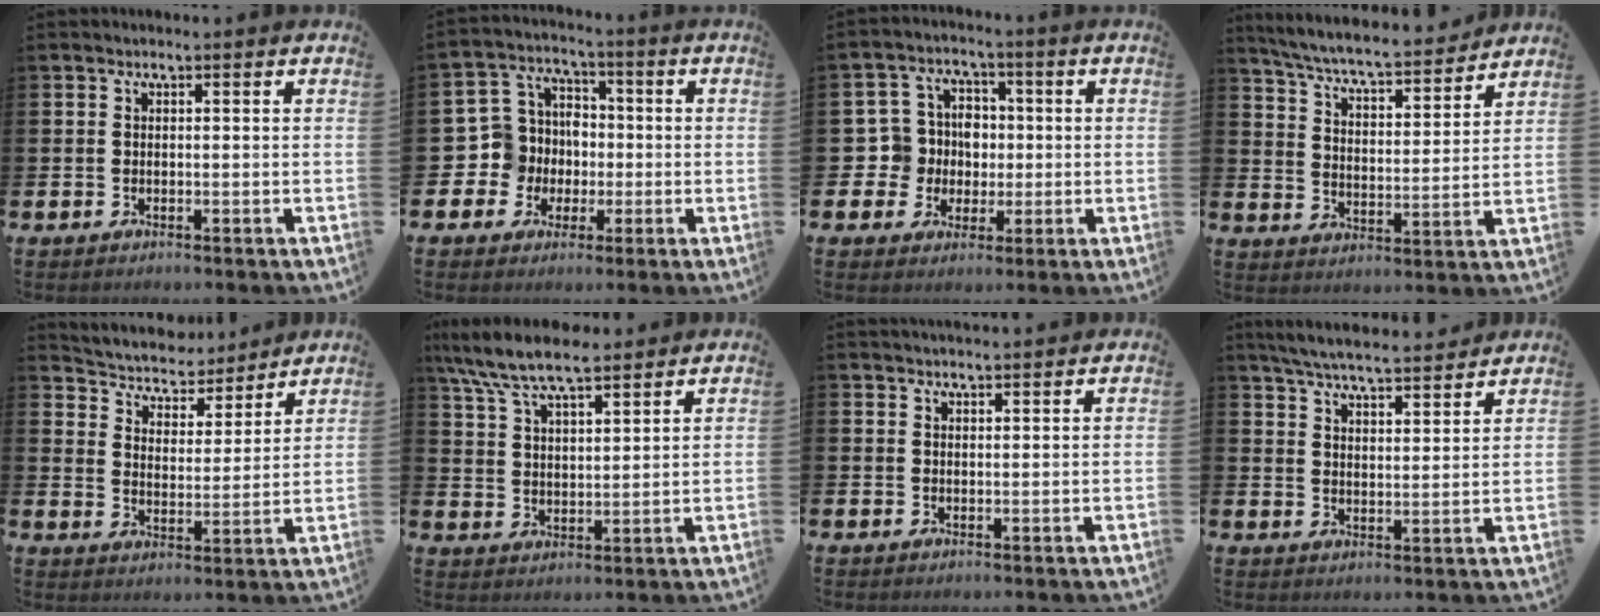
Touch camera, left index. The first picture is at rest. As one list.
[{"total": 7.3, "force": [-0.7, 7.2, 1.0], "torque": [-0.071, 0.003, -0.015]}, {"total": 6.5, "force": [0.1, 6.3, 1.5], "torque": [-0.055, 0.020, 0.003]}, {"total": 6.8, "force": [6.4, 0.7, 2.1], "torque": [-0.075, -0.048, 0.109]}, {"total": 4.9, "force": [4.6, 1.8, 0.3], "torque": [-0.040, -0.039, 0.074]}, {"total": 8.5, "force": [7.6, 1.9, 3.2], "torque": [-0.094, -0.023, 0.140]}, {"total": 2.1, "force": [2.1, 0.1, 0.1], "torque": [0.003, -0.010, 0.036]}, {"total": 6.0, "force": [5.8, 0.4, 1.3], "torque": [-0.053, -0.031, 0.104]}]